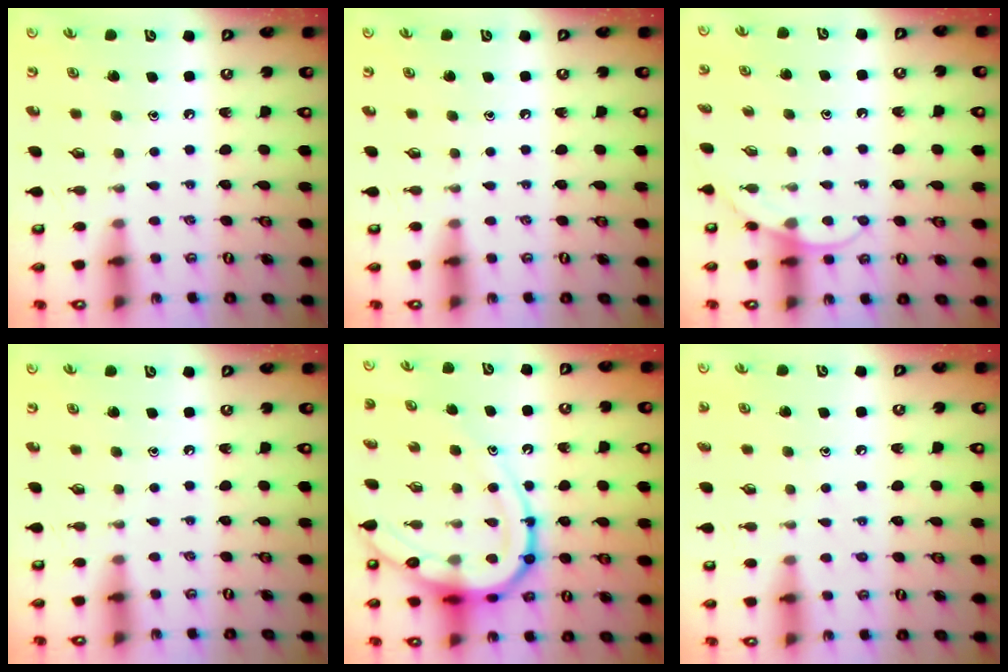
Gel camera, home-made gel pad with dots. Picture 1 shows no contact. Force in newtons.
{"total": 0.0}
{"total": 6.5, "press": 6.5, "slide": 0.5}
{"total": 0.0}
{"total": 19.1, "press": 19.0, "slide": 1.9}
{"total": 7.2, "press": 7.2, "slide": 0.8}